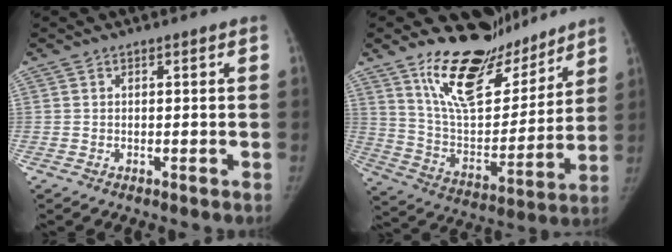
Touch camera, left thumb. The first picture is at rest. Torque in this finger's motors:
{"motor_torque": [0.31, 0.23, 1.37, -1.41, 0.33]}